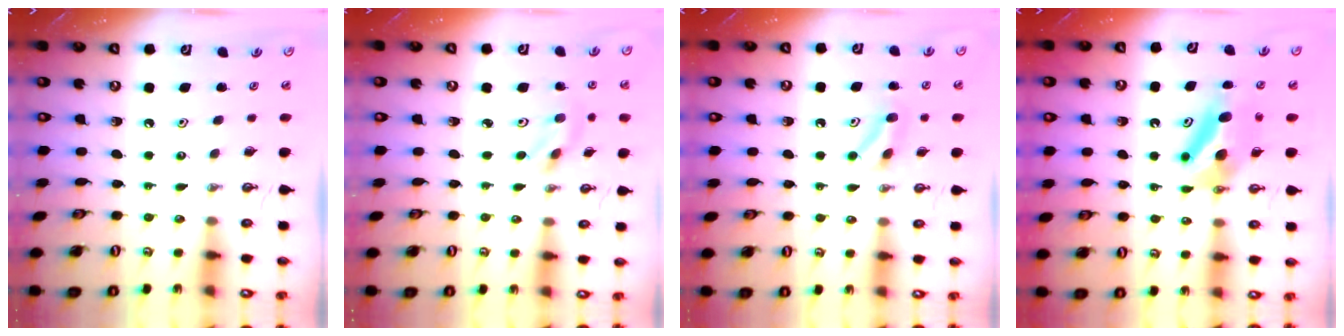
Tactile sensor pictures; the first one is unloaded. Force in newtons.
{"total": 2.9, "press": 2.8, "slide": 0.8}
{"total": 5.1, "press": 4.9, "slide": 1.4}
{"total": 7.9, "press": 6.6, "slide": 4.3}